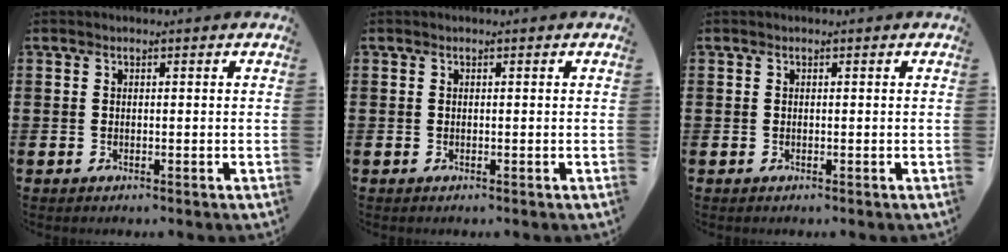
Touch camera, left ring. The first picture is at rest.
{"total": 0.0}
{"total": 0.0}